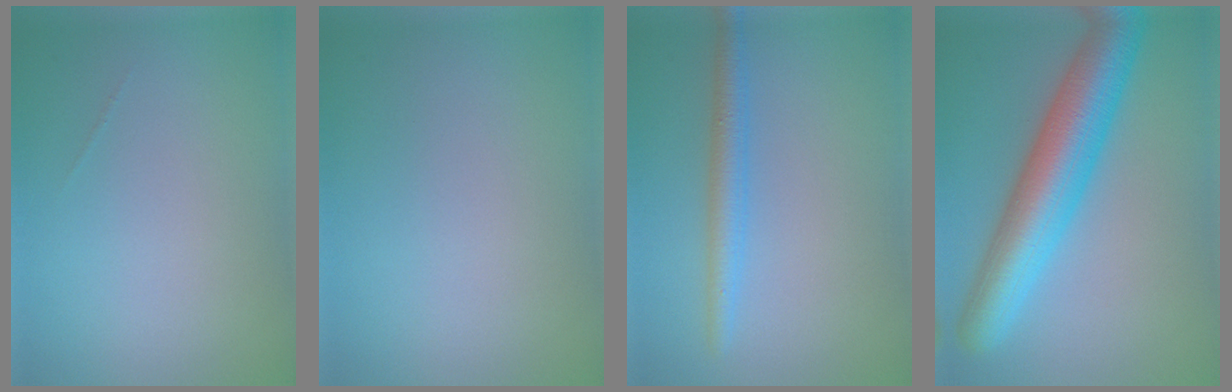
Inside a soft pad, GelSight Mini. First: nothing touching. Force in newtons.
{"total": 0.0}
{"total": 2.4, "press": 2.4, "slide": 0.2}
{"total": 8.2, "press": 8.2, "slide": 0.3}